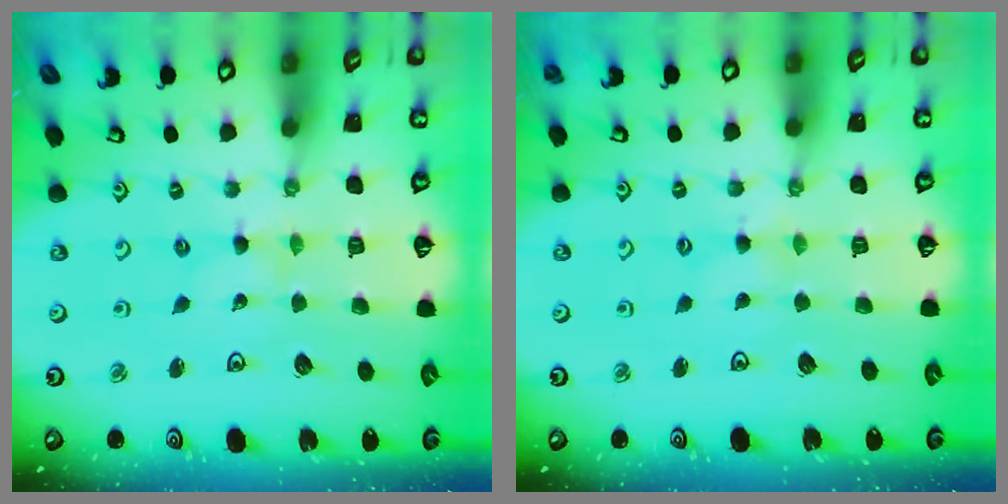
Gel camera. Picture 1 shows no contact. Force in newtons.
{"total": 1.3, "press": 1.2, "slide": 0.4}